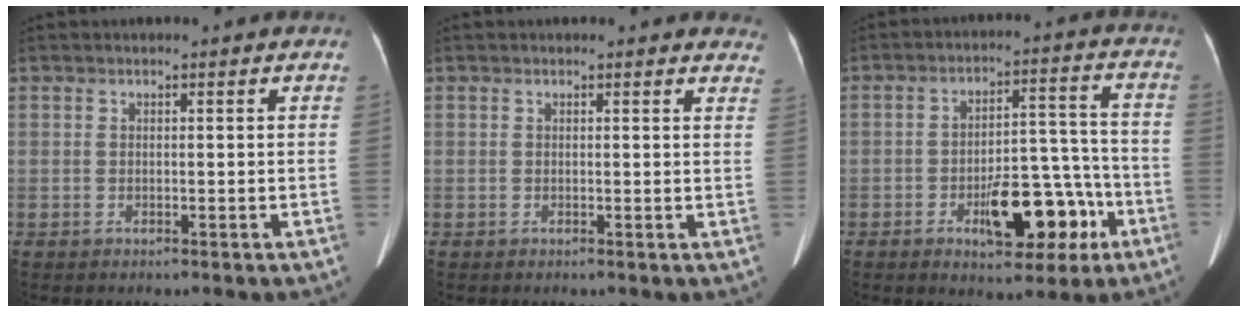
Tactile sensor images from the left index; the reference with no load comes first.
{"total": 4.0, "force": [3.8, 1.1, 0.8], "torque": [0.009, -0.010, 0.013]}
{"total": 11.8, "force": [-5.4, 4.9, 9.3], "torque": [-0.133, 0.027, -0.069]}